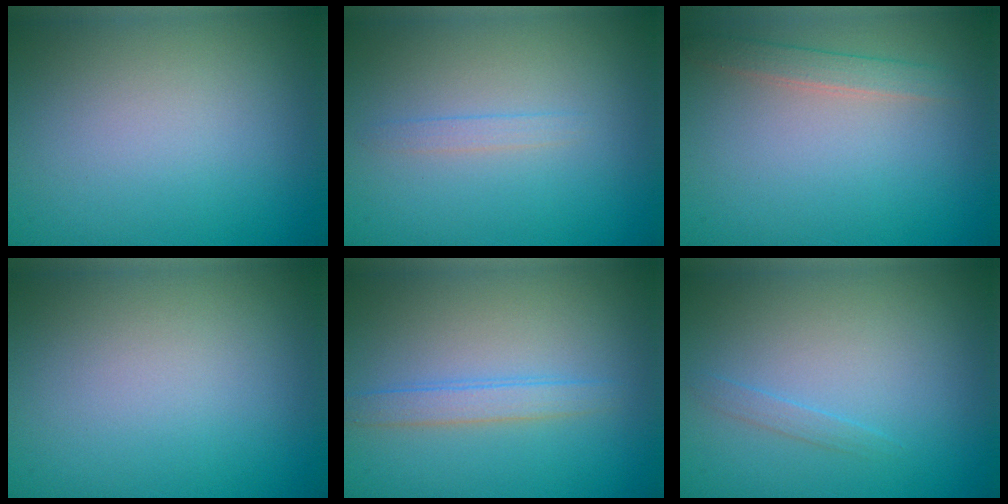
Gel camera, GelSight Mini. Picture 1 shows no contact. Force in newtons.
{"total": 0.8, "press": 0.8, "slide": 0.2}
{"total": 1.7, "press": 1.7, "slide": 0.1}
{"total": 0.0}
{"total": 1.9, "press": 1.9, "slide": 0.0}
{"total": 0.8, "press": 0.8, "slide": 0.1}